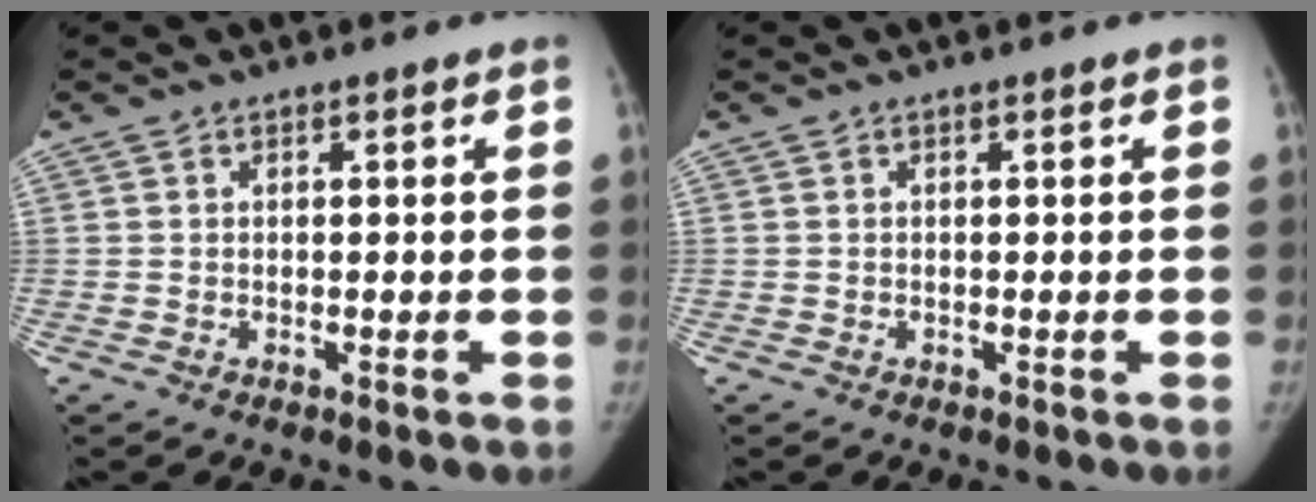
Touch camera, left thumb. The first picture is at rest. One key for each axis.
{"total": 0.0}